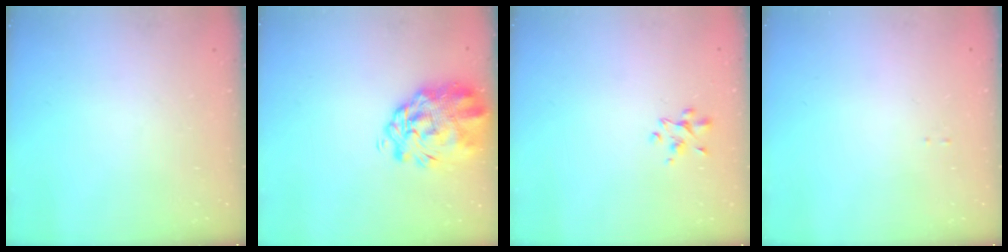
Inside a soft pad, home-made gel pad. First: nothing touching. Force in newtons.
{"total": 6.7, "press": 6.2, "slide": 2.8}
{"total": 3.2, "press": 3.1, "slide": 1.0}
{"total": 0.0}